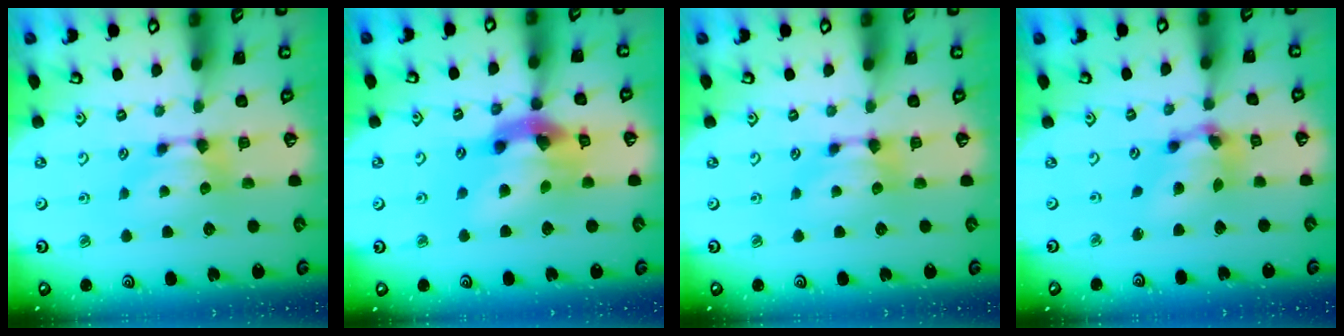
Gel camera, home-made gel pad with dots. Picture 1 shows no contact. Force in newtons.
{"total": 10.3, "press": 9.8, "slide": 3.1}
{"total": 0.0}
{"total": 5.5, "press": 5.2, "slide": 1.9}